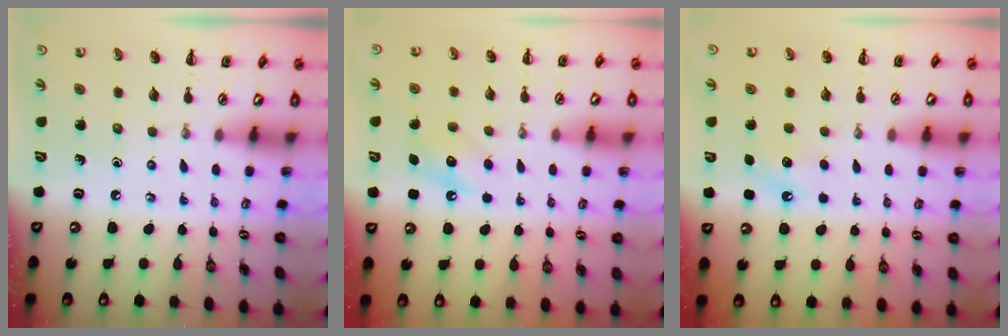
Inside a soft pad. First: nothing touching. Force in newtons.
{"total": 8.1, "press": 7.9, "slide": 1.4}
{"total": 4.5, "press": 4.4, "slide": 1.3}